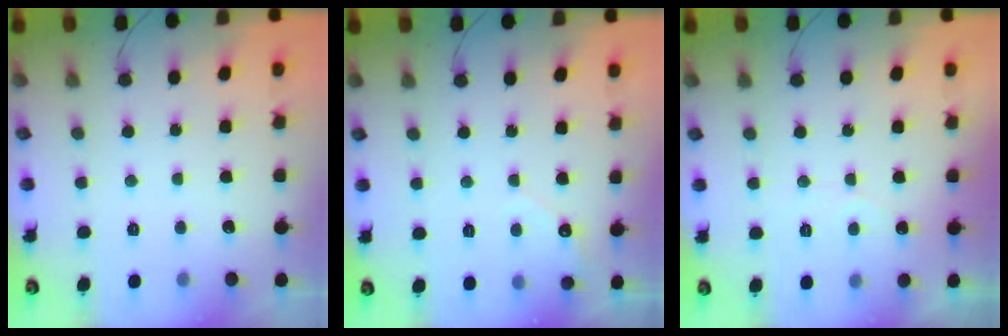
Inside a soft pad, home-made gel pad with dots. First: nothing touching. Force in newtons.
{"total": 2.6, "press": 2.6, "slide": 0.2}
{"total": 3.0, "press": 3.0, "slide": 0.2}